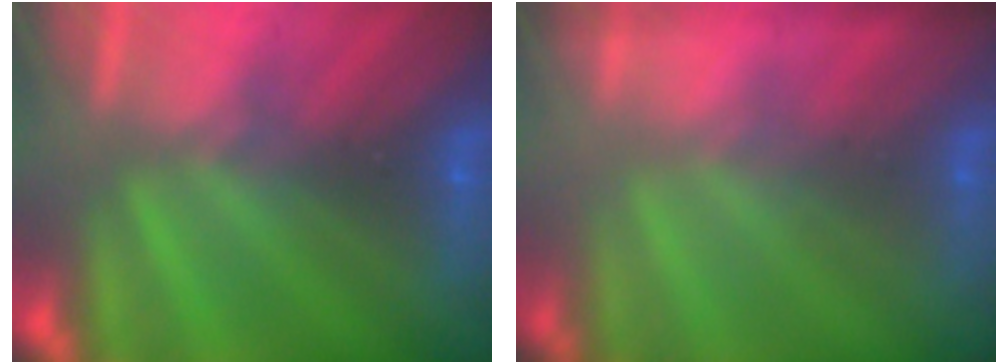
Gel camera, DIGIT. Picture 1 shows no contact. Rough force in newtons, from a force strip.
{"total": 1.7}